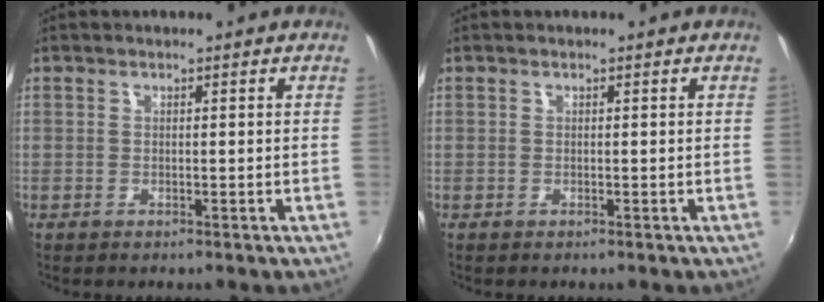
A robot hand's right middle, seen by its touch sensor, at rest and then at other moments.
{"total": 0.0}